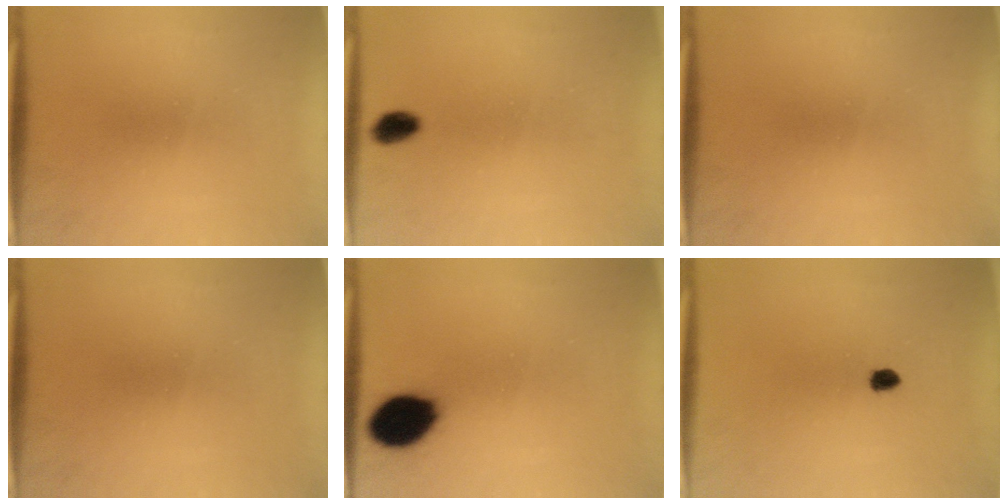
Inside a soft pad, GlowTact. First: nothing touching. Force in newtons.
{"total": 2.7}
{"total": 0.0}
{"total": 0.0}
{"total": 11.8}
{"total": 1.7}